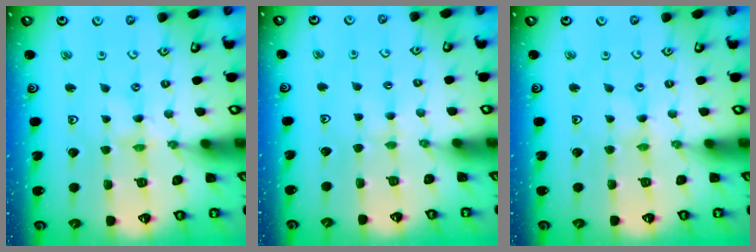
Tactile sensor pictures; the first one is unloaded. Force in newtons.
{"total": 2.2, "press": 2.2, "slide": 0.4}
{"total": 0.0}